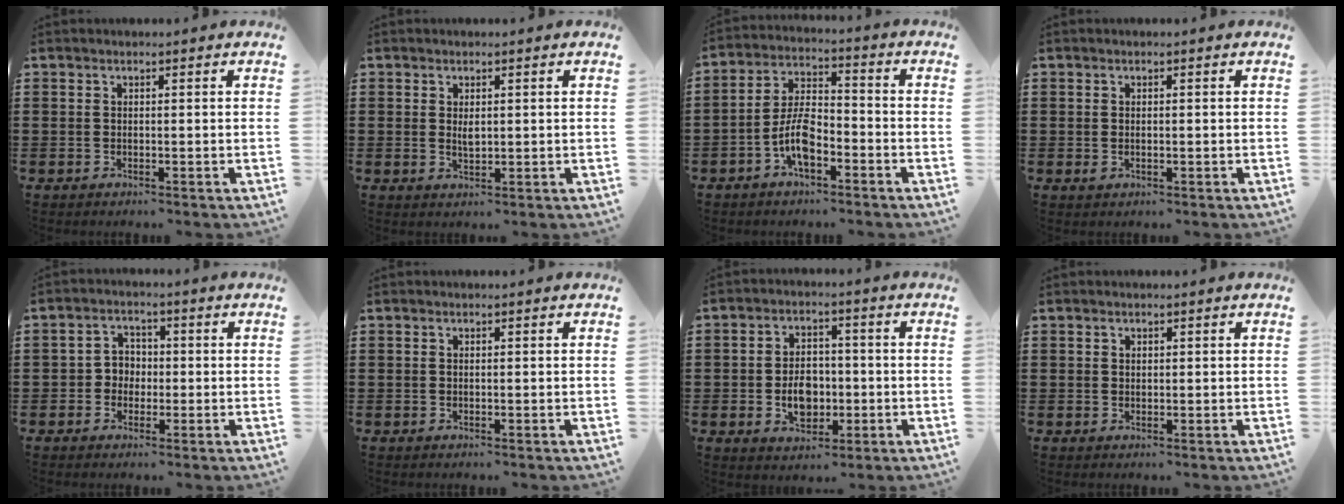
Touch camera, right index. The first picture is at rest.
{"total": 1.9, "force": [0.5, 0.8, 1.6], "torque": [-0.033, 0.002, 0.009]}
{"total": 7.1, "force": [-3.2, 3.0, 5.6], "torque": [-0.135, -0.003, -0.066]}
{"total": 0.8, "force": [0.0, 0.4, 0.7], "torque": [-0.013, 0.003, -0.001]}
{"total": 3.0, "force": [-0.7, 2.7, 1.1], "torque": [-0.032, 0.010, -0.020]}
{"total": 0.0}
{"total": 6.0, "force": [-1.1, 4.1, 4.2], "torque": [-0.058, -0.003, -0.024]}
{"total": 0.8, "force": [0.4, 0.6, 0.2], "torque": [-0.006, 0.003, 0.009]}